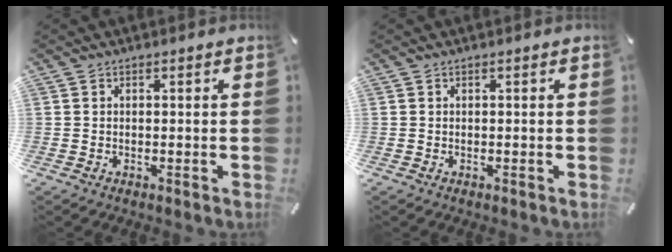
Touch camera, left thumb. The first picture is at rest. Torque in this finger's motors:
{"motor_torque": [-0.02, 0.02, 0.00, 0.00, 0.00]}